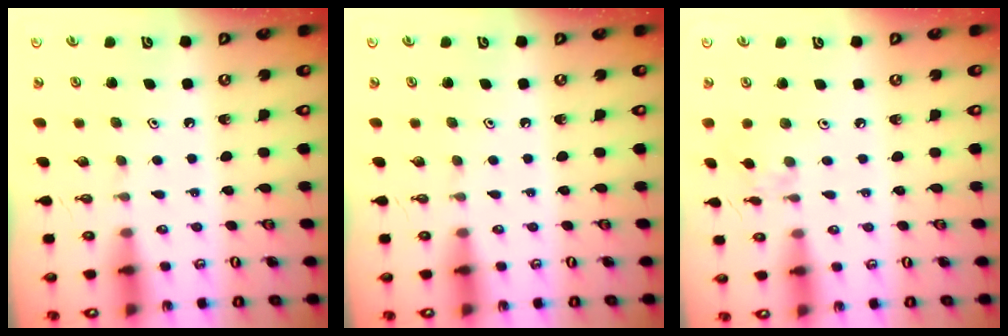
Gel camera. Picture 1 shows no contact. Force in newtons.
{"total": 0.0}
{"total": 2.4, "press": 2.4, "slide": 0.4}